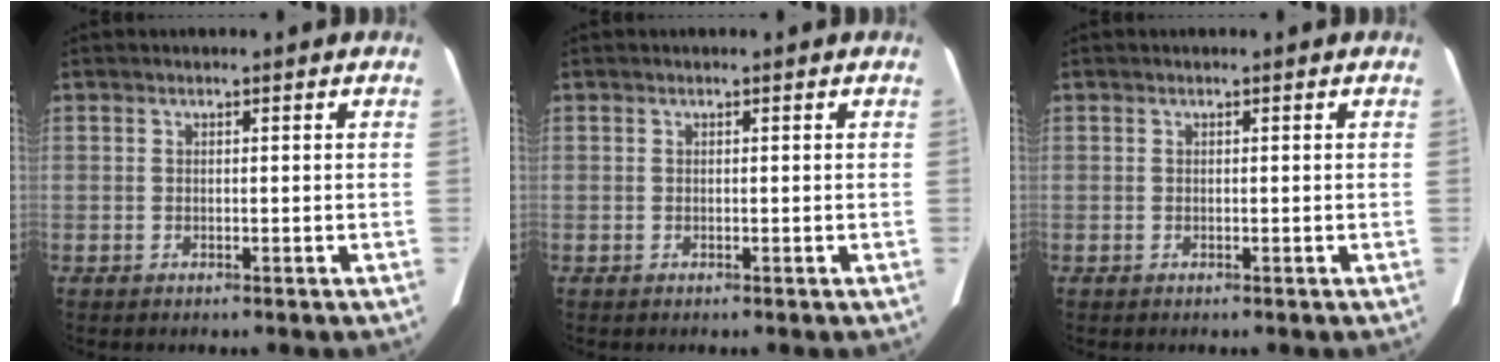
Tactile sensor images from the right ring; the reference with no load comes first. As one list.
[{"total": 0.0}, {"total": 0.0}]